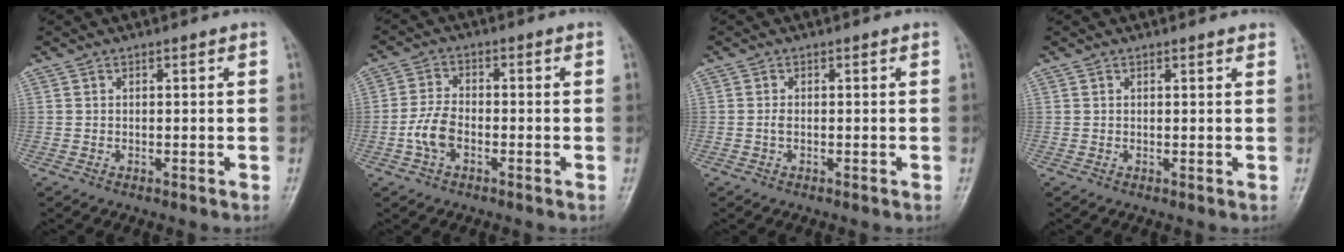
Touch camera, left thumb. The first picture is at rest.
{"total": 5.3, "force": [-1.9, 3.1, 3.8], "torque": [-0.077, 0.015, -0.041]}
{"total": 0.7, "force": [-0.3, 0.3, 0.6], "torque": [-0.010, 0.000, -0.005]}
{"total": 1.2, "force": [1.0, 0.3, 0.6], "torque": [-0.004, 0.000, 0.011]}